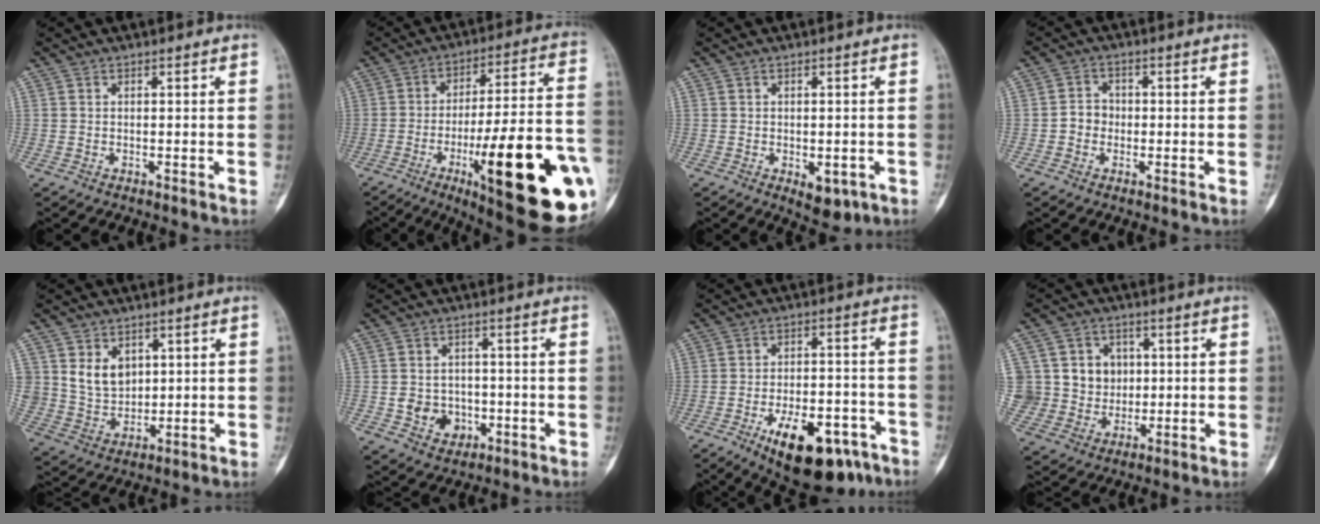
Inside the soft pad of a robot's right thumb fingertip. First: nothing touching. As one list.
[{"total": 31.1, "force": [-9.8, 7.6, 28.5], "torque": [-0.364, 0.022, -0.136]}, {"total": 4.8, "force": [-1.6, 2.7, 3.6], "torque": [-0.031, 0.002, -0.010]}, {"total": 3.4, "force": [-0.7, 3.1, 1.4], "torque": [-0.006, 0.012, -0.021]}, {"total": 8.0, "force": [2.8, 6.3, 4.2], "torque": [-0.048, -0.023, 0.064]}, {"total": 6.8, "force": [-1.5, 5.8, 3.2], "torque": [-0.019, 0.010, -0.017]}, {"total": 17.4, "force": [-9.6, 7.9, 12.2], "torque": [-0.148, 0.049, -0.133]}, {"total": 11.8, "force": [1.9, 11.2, 3.1], "torque": [-0.013, 0.016, 0.047]}]